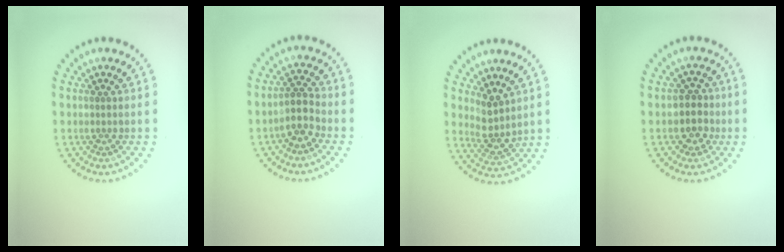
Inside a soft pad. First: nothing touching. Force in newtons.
{"total": 2.5, "press": 2.1, "slide": 1.4}
{"total": 2.6, "press": 2.0, "slide": 1.7}
{"total": 2.5, "press": 2.3, "slide": 1.0}